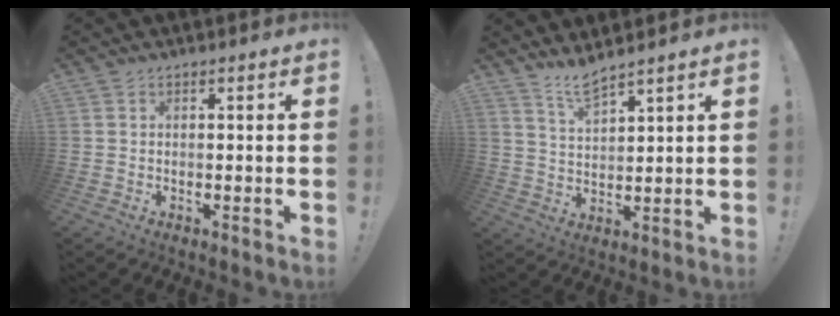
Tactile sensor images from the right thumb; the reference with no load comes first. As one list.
[{"total": 6.3, "force": [5.4, 0.8, 3.1], "torque": [-0.065, -0.028, 0.096]}]